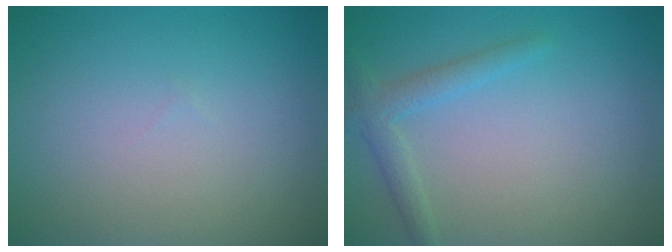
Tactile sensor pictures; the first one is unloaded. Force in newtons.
{"total": 2.1, "press": 2.1, "slide": 0.1}